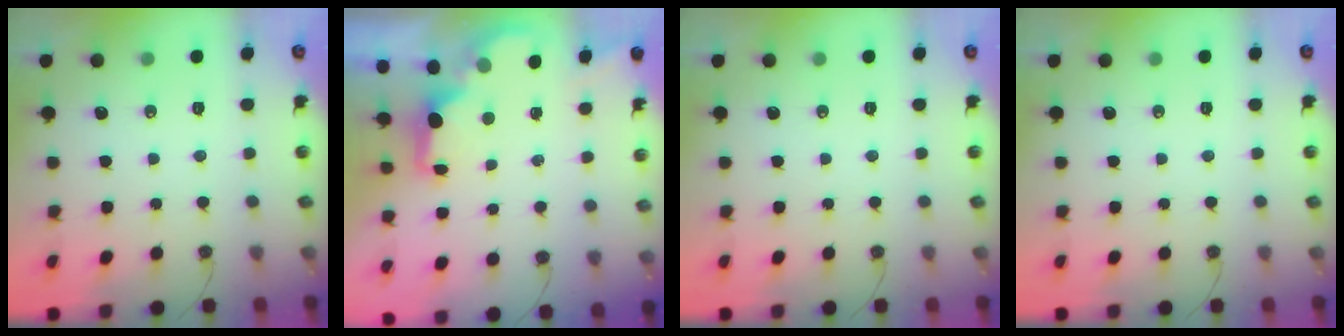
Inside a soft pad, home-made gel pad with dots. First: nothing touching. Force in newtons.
{"total": 2.0, "press": 1.8, "slide": 0.8}
{"total": 0.0}
{"total": 0.0}